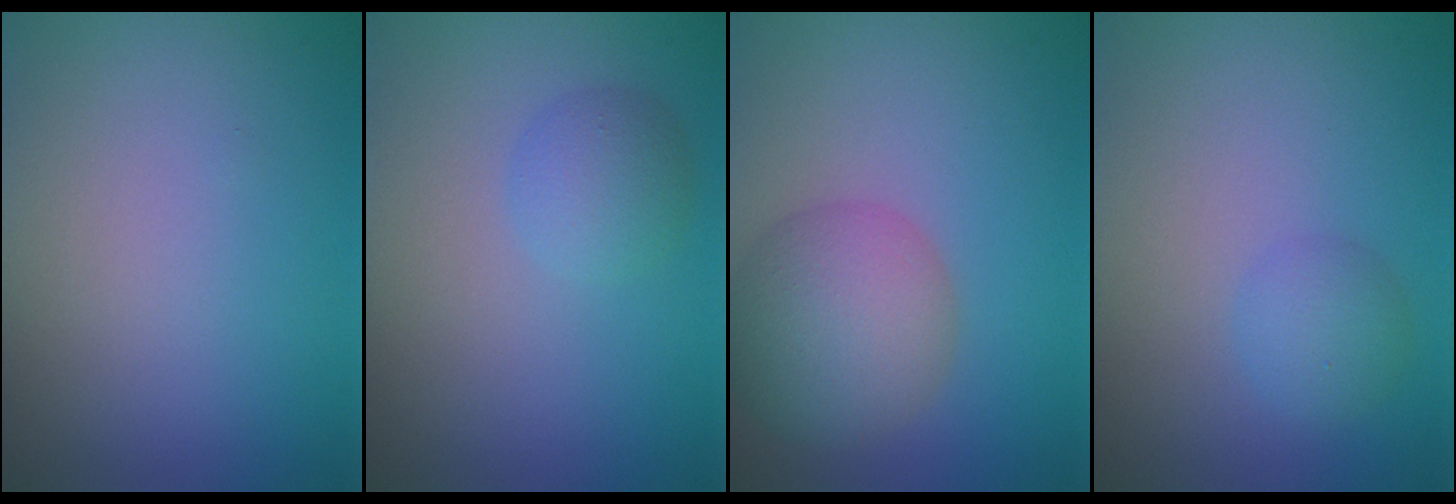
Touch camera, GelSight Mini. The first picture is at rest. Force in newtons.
{"total": 2.4, "press": 2.4, "slide": 0.1}
{"total": 5.9, "press": 5.9, "slide": 0.3}
{"total": 2.0, "press": 2.0, "slide": 0.1}